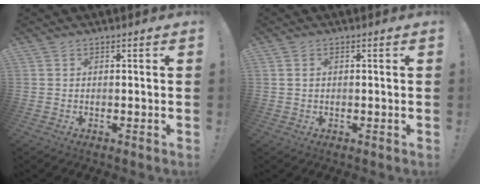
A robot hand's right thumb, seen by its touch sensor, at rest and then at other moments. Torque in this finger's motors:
{"motor_torque": [0.21, 0.11, 0.36, -0.25, 0.05]}